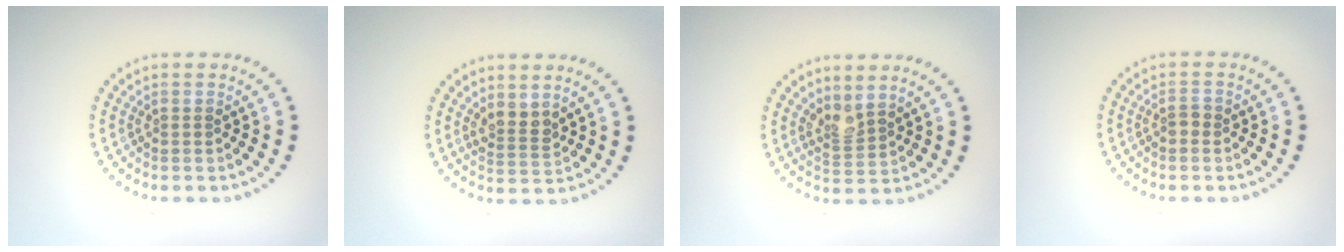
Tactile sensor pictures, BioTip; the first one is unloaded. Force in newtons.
{"total": 2.1, "press": 1.7, "slide": 1.2}
{"total": 2.1, "press": 1.5, "slide": 1.4}
{"total": 1.1, "press": 1.1, "slide": 0.2}